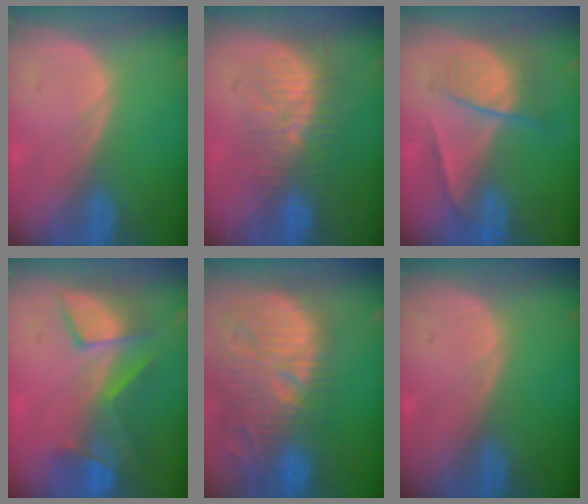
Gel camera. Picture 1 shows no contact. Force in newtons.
{"total": 8.0, "press": 7.5, "slide": 2.5}
{"total": 6.7, "press": 5.8, "slide": 3.4}
{"total": 7.6, "press": 7.5, "slide": 1.5}
{"total": 15.0, "press": 13.1, "slide": 7.2}
{"total": 0.0}